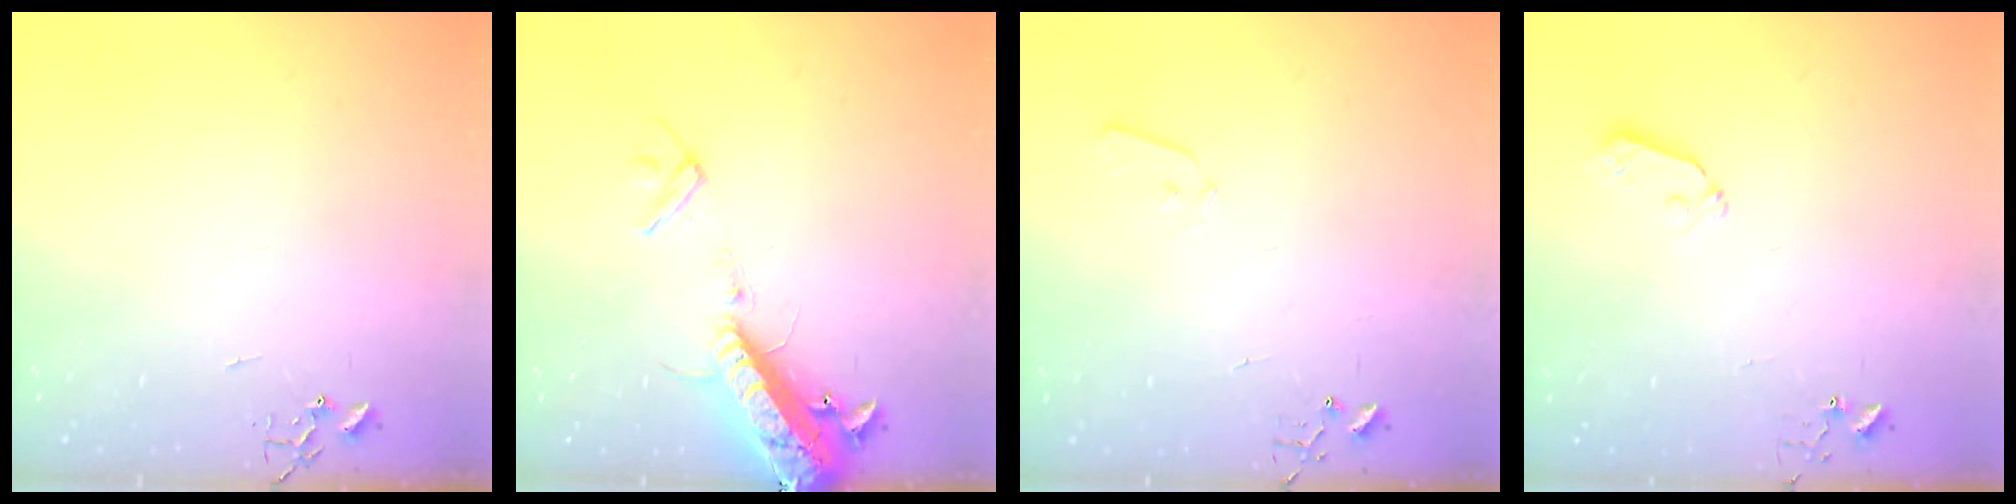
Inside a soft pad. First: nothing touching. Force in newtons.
{"total": 16.4, "press": 16.1, "slide": 3.1}
{"total": 3.6, "press": 3.5, "slide": 0.6}
{"total": 3.7, "press": 3.6, "slide": 0.5}